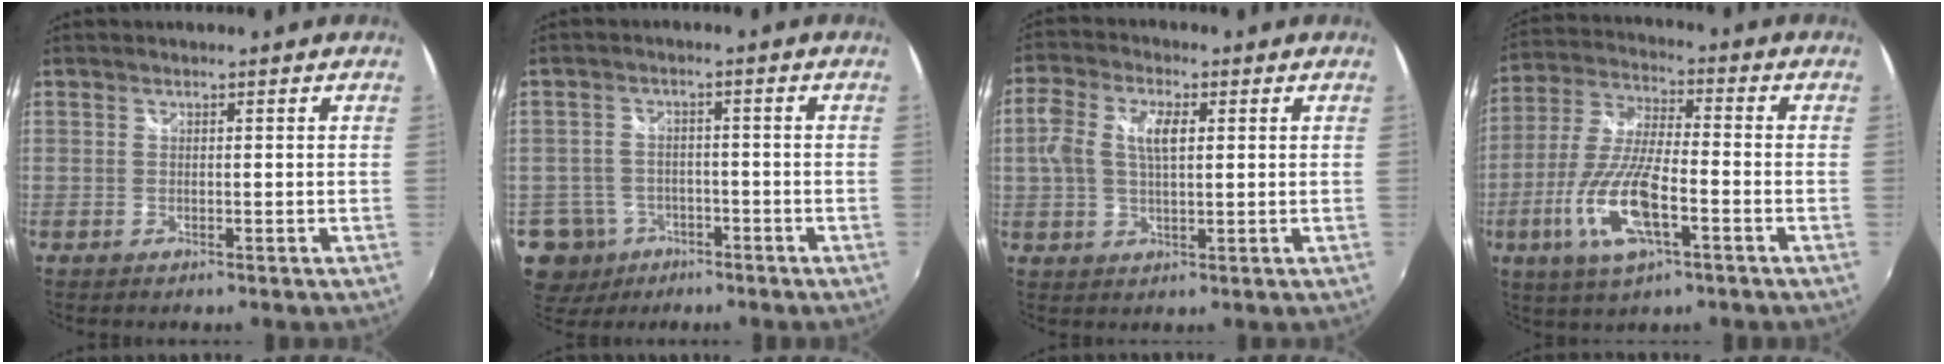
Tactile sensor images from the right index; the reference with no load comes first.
{"total": 7.8, "force": [-3.9, 6.6, 1.5], "torque": [-0.053, 0.020, -0.059]}
{"total": 7.3, "force": [1.3, 3.6, 6.2], "torque": [-0.123, 0.016, 0.022]}
{"total": 14.2, "force": [-5.4, 4.1, 12.5], "torque": [-0.268, -0.010, -0.104]}